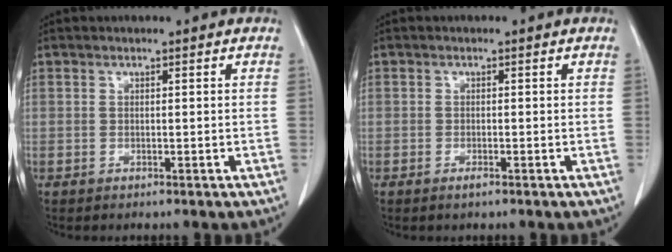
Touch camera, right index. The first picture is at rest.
{"total": 0.9, "force": [-0.6, 0.1, 0.6], "torque": [-0.012, -0.001, -0.009]}